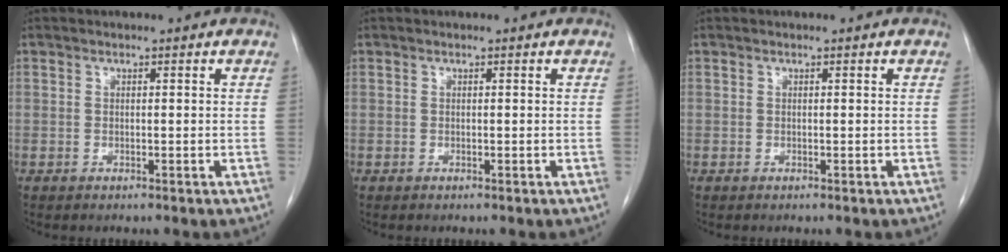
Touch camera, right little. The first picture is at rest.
{"total": 0.0}
{"total": 0.0}